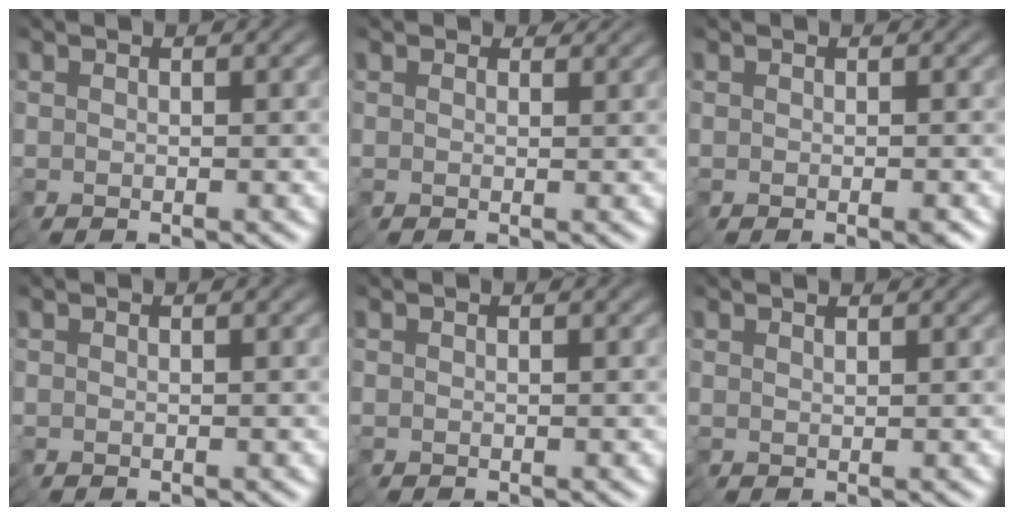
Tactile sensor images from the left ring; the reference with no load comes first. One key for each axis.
{"total": 0.8, "fx": 0.2, "fy": 0.7, "fz": 0.2, "tx": -0.004, "ty": 0.002, "tz": 0.002}
{"total": 1.3, "fx": -0.6, "fy": 0.6, "fz": 1.0, "tx": -0.014, "ty": -0.003, "tz": -0.007}
{"total": 0.0}
{"total": 0.0}
{"total": 0.7, "fx": 0.6, "fy": 0.1, "fz": 0.3, "tx": -0.010, "ty": 0.008, "tz": 0.014}